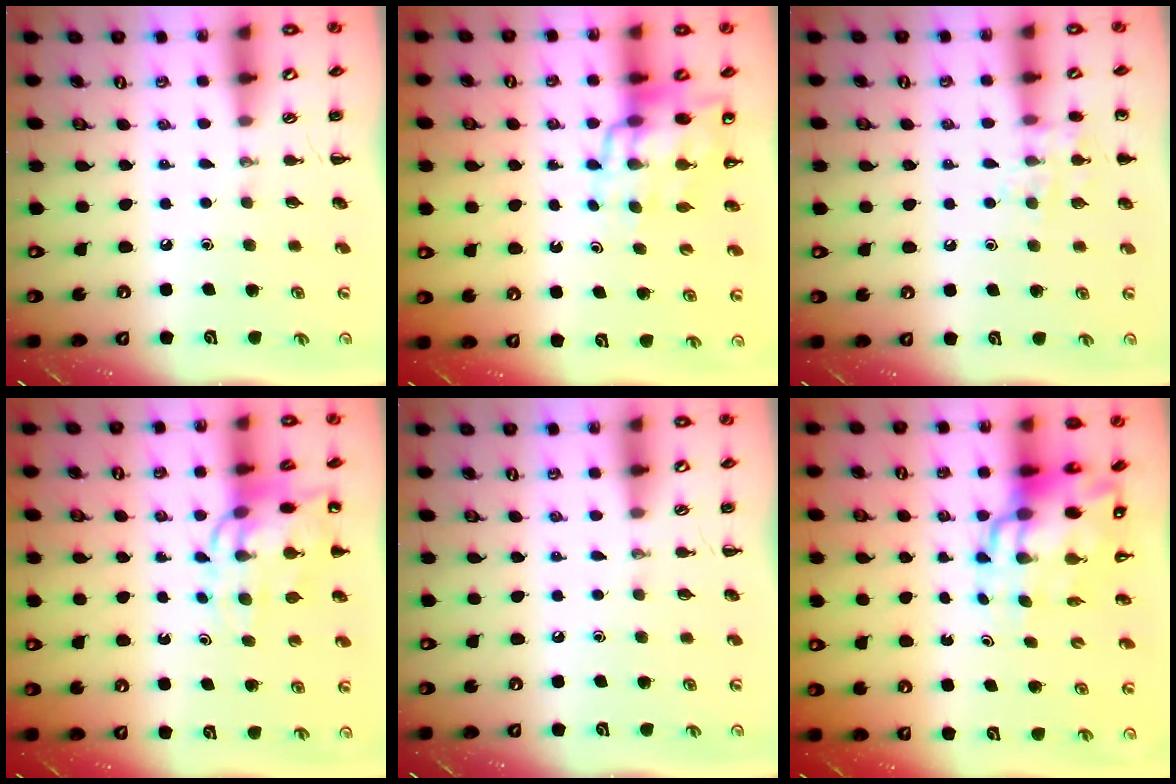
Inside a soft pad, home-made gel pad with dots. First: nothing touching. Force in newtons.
{"total": 12.3, "press": 11.8, "slide": 3.5}
{"total": 8.2, "press": 8.1, "slide": 1.1}
{"total": 11.4, "press": 11.0, "slide": 3.1}
{"total": 0.0}
{"total": 13.2, "press": 12.7, "slide": 3.7}